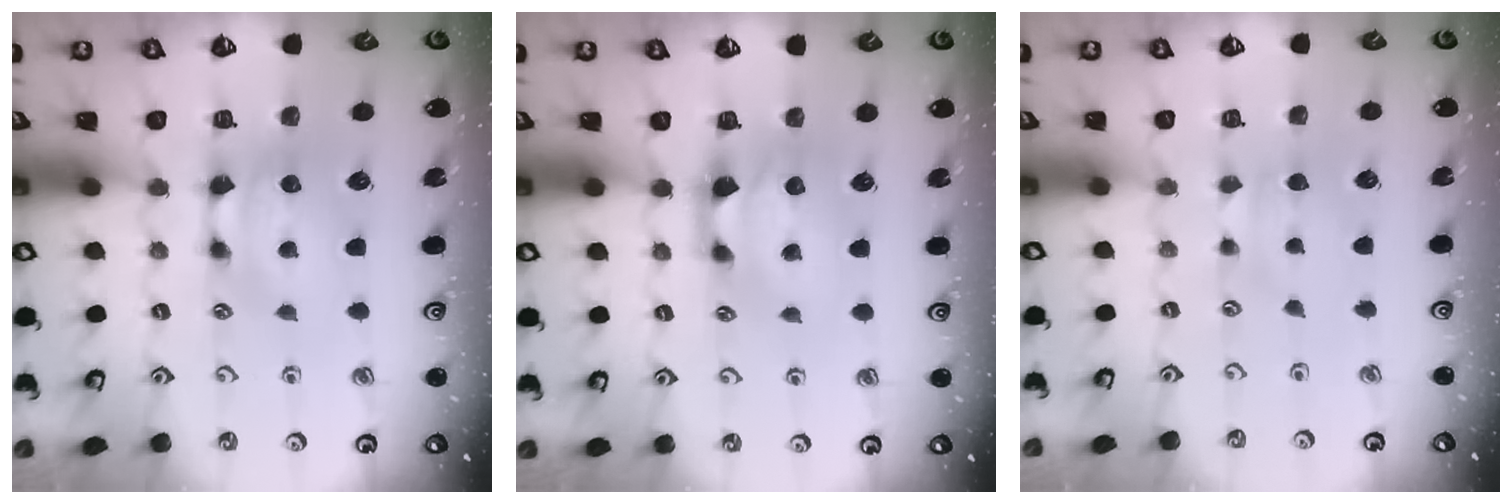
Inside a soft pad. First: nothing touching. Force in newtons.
{"total": 1.6, "press": 0.9, "slide": 1.3}
{"total": 1.6, "press": 1.5, "slide": 0.5}